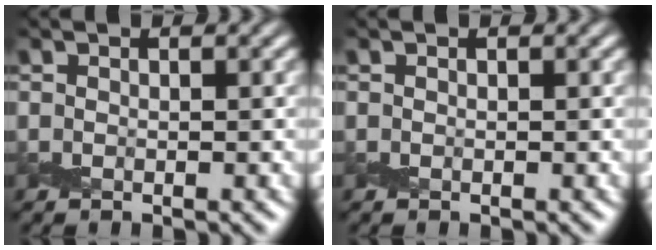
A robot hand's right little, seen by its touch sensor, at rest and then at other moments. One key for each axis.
{"total": 0.0}